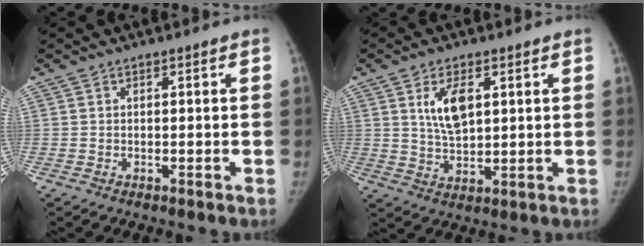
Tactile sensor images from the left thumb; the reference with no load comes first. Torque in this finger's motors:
{"motor_torque": [0.04, 0.04, 0.11, 0.15, 0.06]}